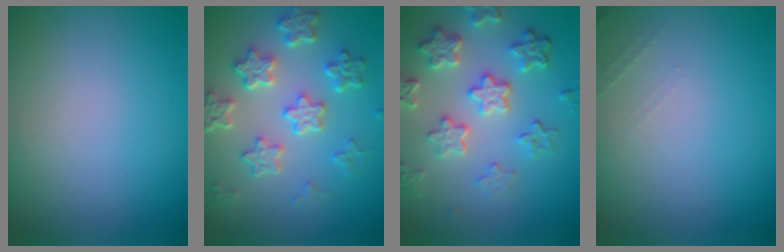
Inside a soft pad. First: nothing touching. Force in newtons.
{"total": 5.6, "press": 4.3, "slide": 3.6}
{"total": 5.8, "press": 4.4, "slide": 3.8}
{"total": 0.6, "press": 0.6, "slide": 0.2}